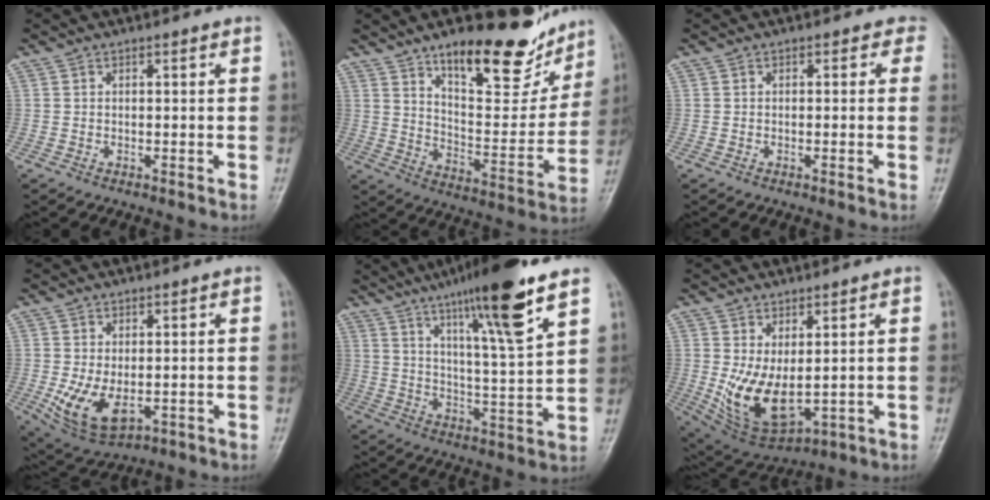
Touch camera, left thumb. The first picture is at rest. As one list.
[{"total": 20.6, "force": [14.3, 7.6, 12.7], "torque": [-0.131, -0.087, 0.222]}, {"total": 1.9, "force": [0.6, 1.6, 0.7], "torque": [0.021, 0.003, -0.012]}, {"total": 8.9, "force": [-1.4, 5.2, 7.1], "torque": [-0.131, -0.013, -0.006]}, {"total": 17.0, "force": [10.6, 1.4, 13.2], "torque": [-0.208, -0.051, 0.173]}, {"total": 11.3, "force": [0.4, 6.0, 9.6], "torque": [-0.164, -0.021, 0.036]}]